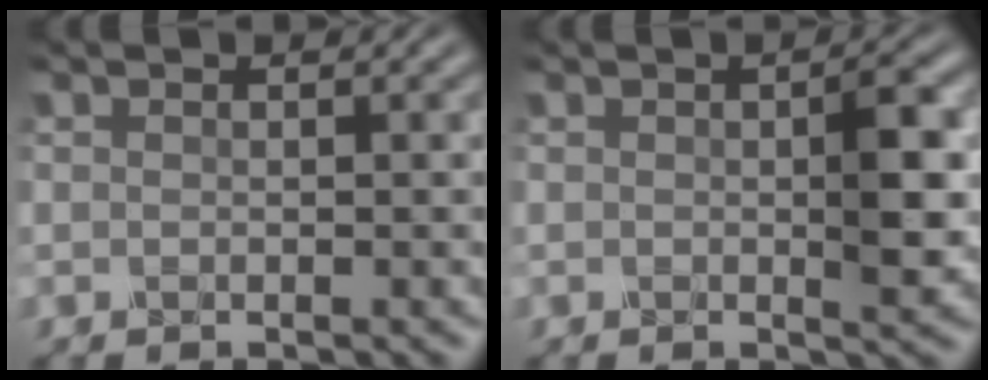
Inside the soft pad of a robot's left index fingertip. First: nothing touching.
{"total": 3.6, "force": [0.2, 0.7, 3.5], "torque": [-0.049, 0.000, 0.002]}